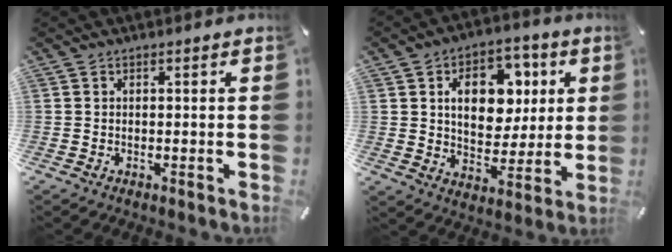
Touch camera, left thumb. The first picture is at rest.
{"total": 14.1, "force": [3.8, 10.4, 8.6], "torque": [-0.126, 0.000, 0.070]}